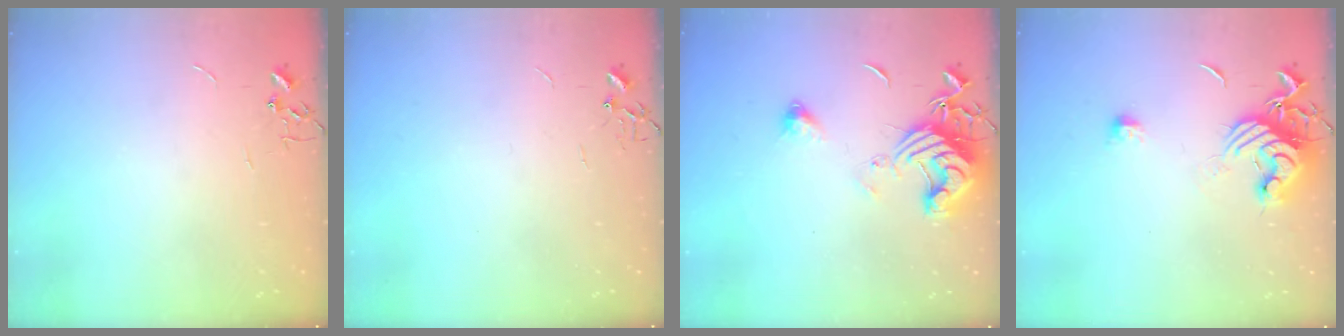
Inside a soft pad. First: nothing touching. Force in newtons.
{"total": 0.0}
{"total": 14.0, "press": 13.9, "slide": 1.7}
{"total": 11.8, "press": 11.8, "slide": 0.9}